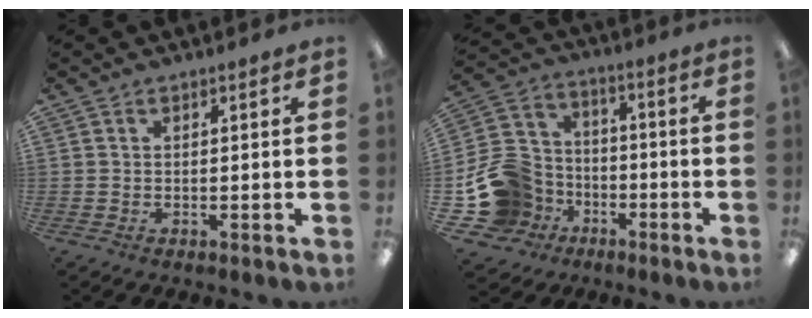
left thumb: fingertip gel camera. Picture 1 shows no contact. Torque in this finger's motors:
{"motor_torque": [-0.30, 0.62, -0.02, 0.07, 0.05]}